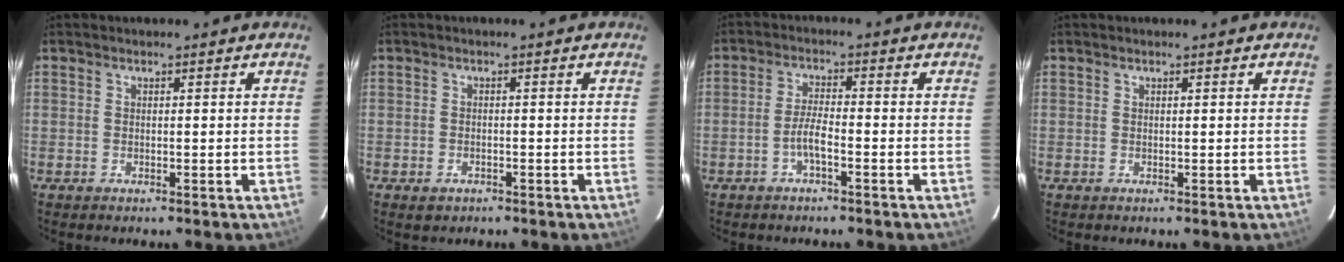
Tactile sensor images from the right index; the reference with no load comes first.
{"total": 2.0, "force": [-1.1, 1.5, 0.7], "torque": [-0.015, 0.000, -0.013]}
{"total": 3.5, "force": [-1.8, 0.6, 3.0], "torque": [-0.066, 0.004, -0.036]}
{"total": 0.0}